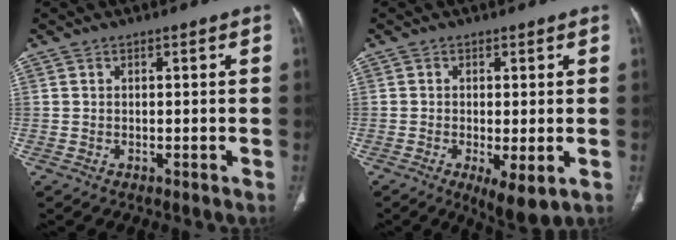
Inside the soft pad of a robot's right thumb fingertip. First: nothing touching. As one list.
[{"total": 6.3, "force": [-1.8, 2.0, 5.7], "torque": [-0.096, -0.020, -0.024]}]